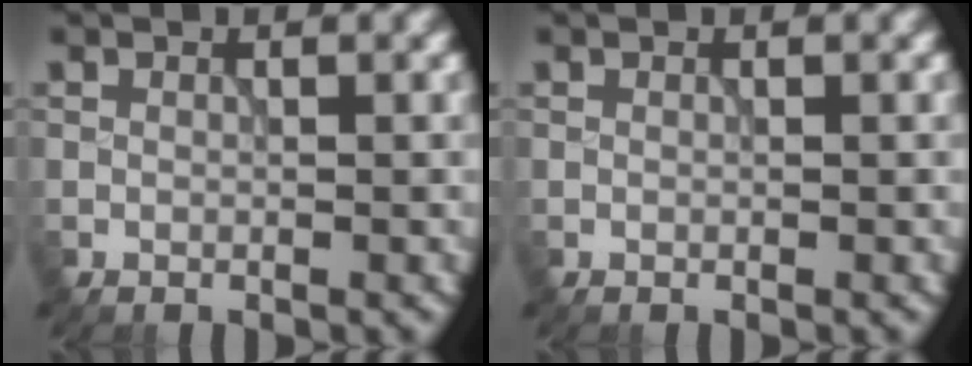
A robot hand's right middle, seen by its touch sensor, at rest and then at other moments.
{"total": 0.0}